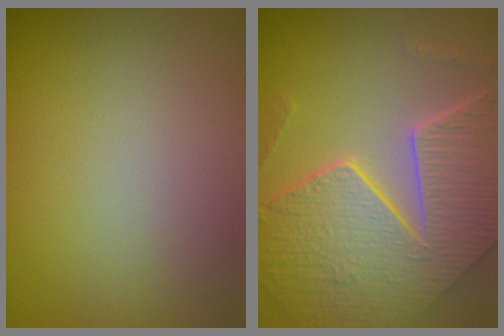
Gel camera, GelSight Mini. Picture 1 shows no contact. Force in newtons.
{"total": 9.0, "press": 6.4, "slide": 6.4}